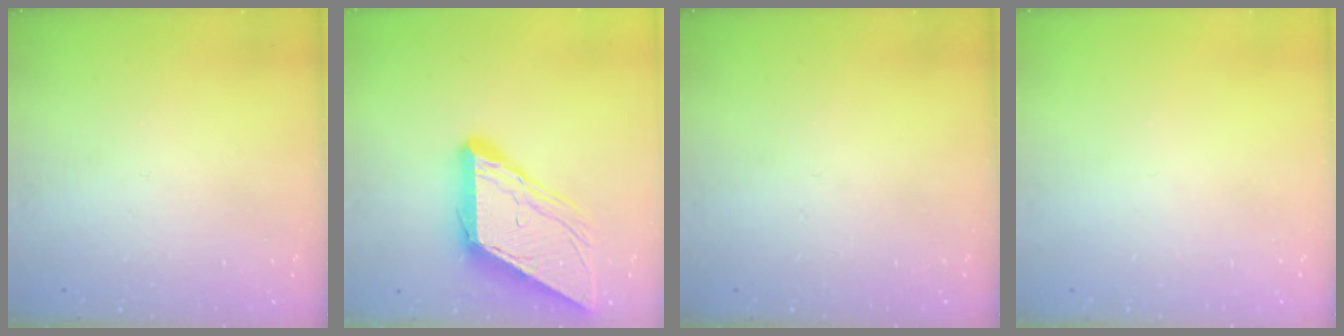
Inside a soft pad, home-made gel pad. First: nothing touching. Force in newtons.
{"total": 12.0, "press": 12.0, "slide": 1.2}
{"total": 0.0}
{"total": 0.0}